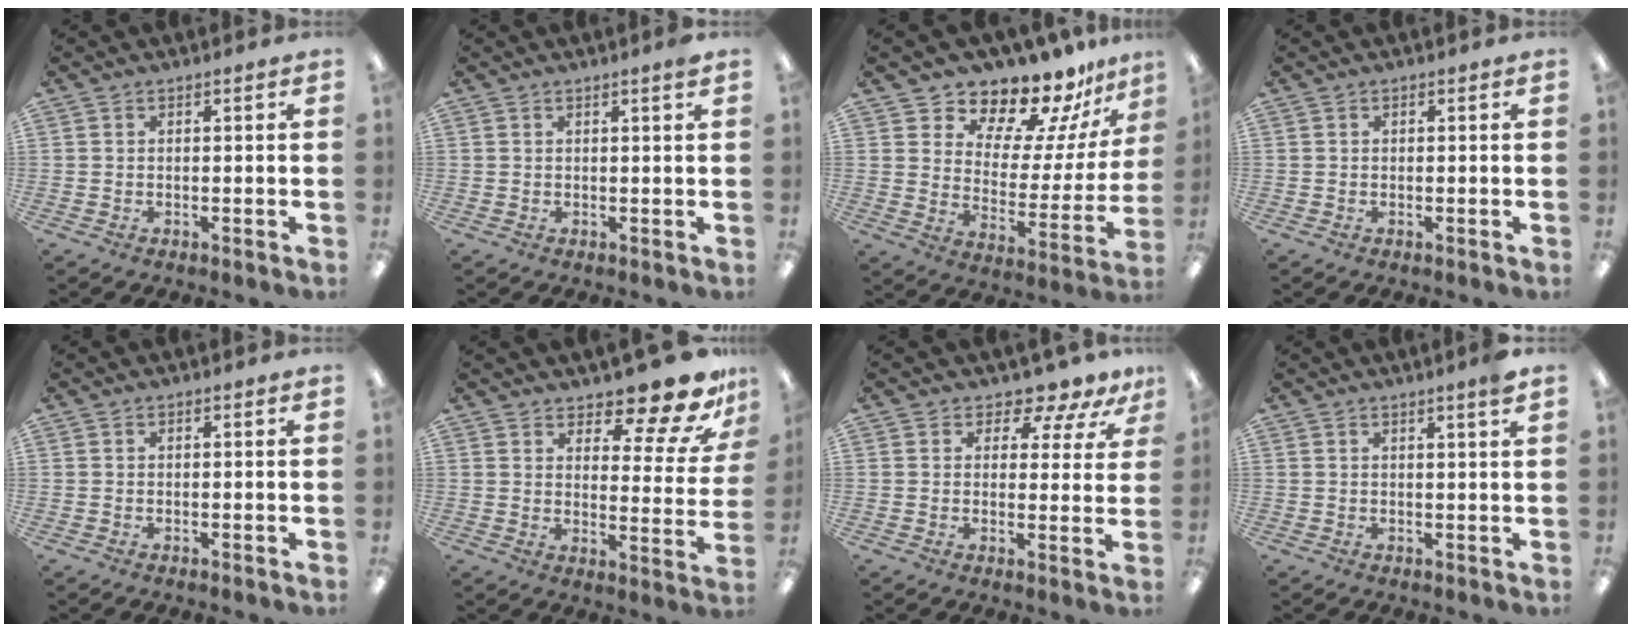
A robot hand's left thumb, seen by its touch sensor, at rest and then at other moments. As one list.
[{"total": 1.3, "force": [1.0, -0.1, 0.8], "torque": [-0.008, -0.003, 0.015]}, {"total": 14.0, "force": [13.0, 4.2, 3.0], "torque": [-0.060, -0.125, 0.226]}, {"total": 0.0}, {"total": 0.0}, {"total": 14.2, "force": [11.6, 4.3, 7.0], "torque": [-0.096, -0.095, 0.194]}, {"total": 5.8, "force": [5.0, 2.3, 2.0], "torque": [-0.029, -0.036, 0.086]}, {"total": 2.4, "force": [1.7, -0.3, 1.6], "torque": [-0.025, -0.005, 0.028]}]